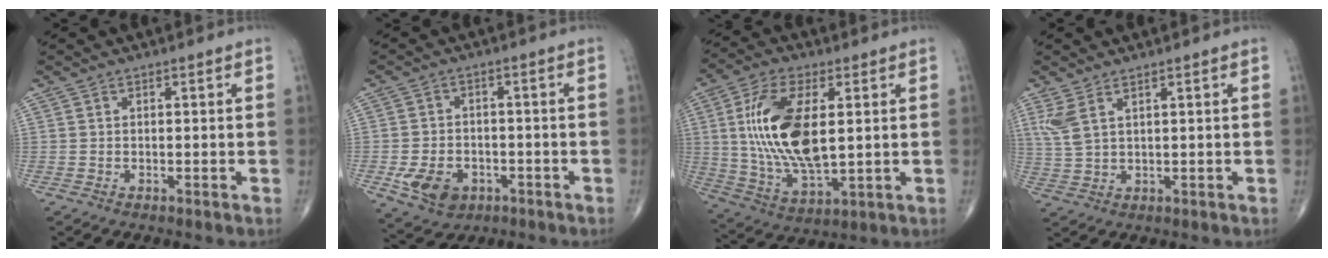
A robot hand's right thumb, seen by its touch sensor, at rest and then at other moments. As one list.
[{"total": 8.2, "force": [-3.1, 6.0, 4.6], "torque": [-0.075, 0.015, -0.042]}, {"total": 18.0, "force": [2.7, 8.3, 15.8], "torque": [-0.308, -0.015, 0.058]}, {"total": 4.6, "force": [2.5, 1.5, 3.5], "torque": [-0.090, -0.007, 0.062]}]